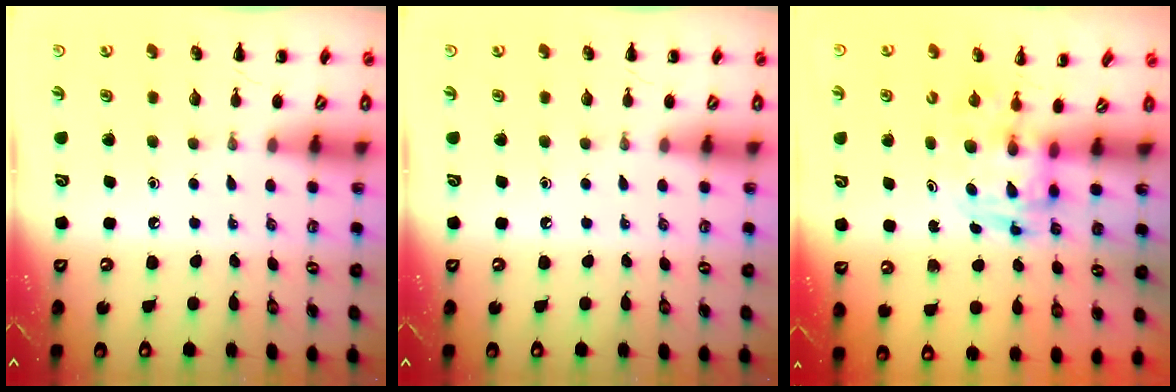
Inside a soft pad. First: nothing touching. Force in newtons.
{"total": 0.0}
{"total": 3.3, "press": 3.3, "slide": 0.6}